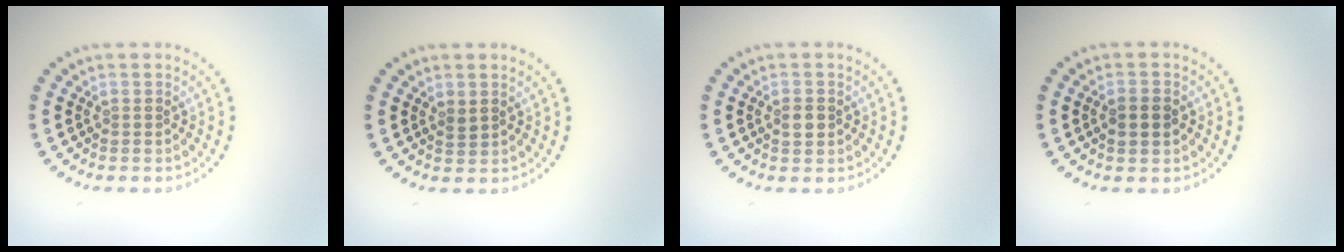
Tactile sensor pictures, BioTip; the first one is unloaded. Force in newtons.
{"total": 0.8, "press": 0.7, "slide": 0.4}
{"total": 1.6, "press": 1.6, "slide": 0.2}
{"total": 2.1, "press": 2.1, "slide": 0.1}